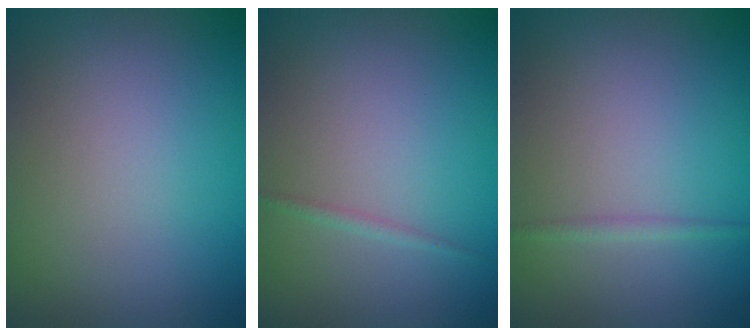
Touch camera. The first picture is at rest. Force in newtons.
{"total": 0.7, "press": 0.7, "slide": 0.0}
{"total": 1.0, "press": 1.0, "slide": 0.0}